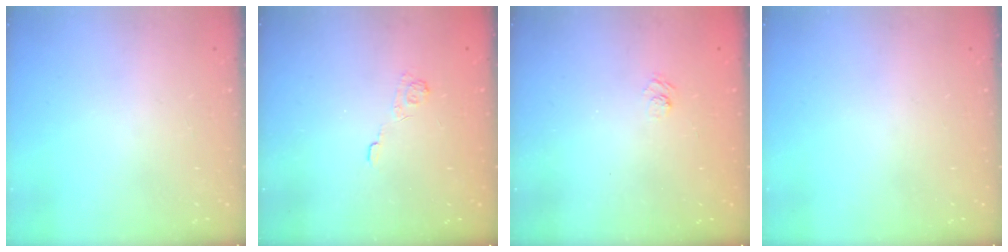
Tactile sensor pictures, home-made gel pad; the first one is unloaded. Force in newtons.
{"total": 3.8, "press": 3.5, "slide": 1.5}
{"total": 2.3, "press": 1.8, "slide": 1.3}
{"total": 0.0}